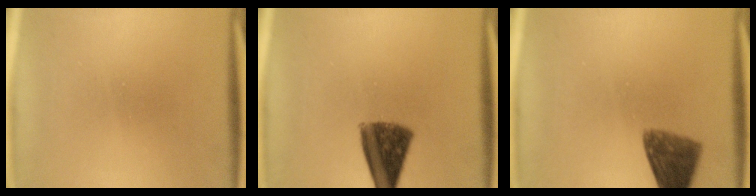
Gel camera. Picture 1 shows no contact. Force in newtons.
{"total": 9.8}
{"total": 7.8}